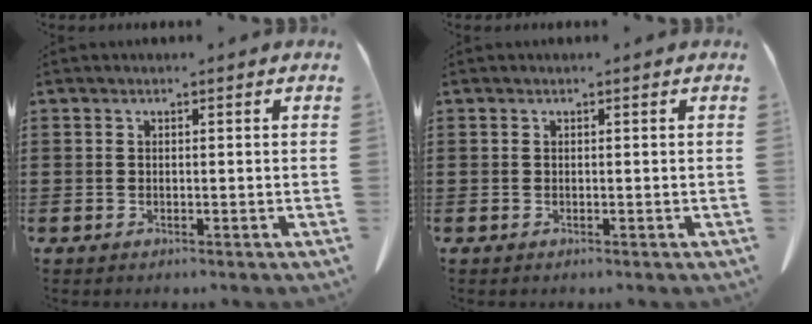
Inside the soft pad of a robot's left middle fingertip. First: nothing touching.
{"total": 0.0}